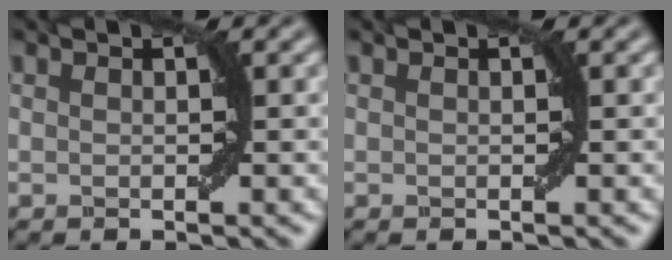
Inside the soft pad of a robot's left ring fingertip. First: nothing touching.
{"total": 0.0}